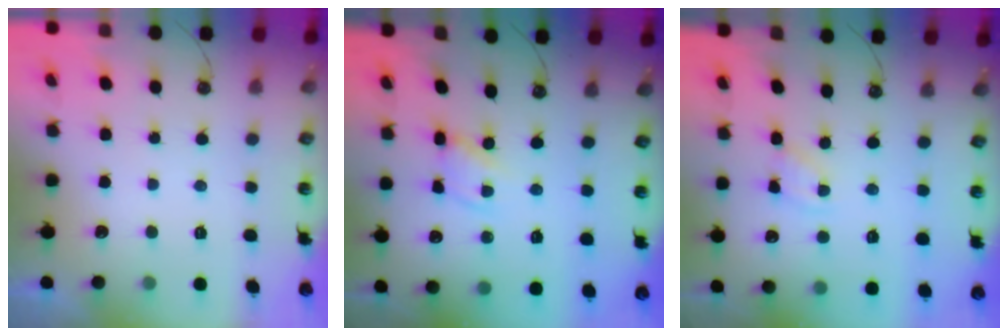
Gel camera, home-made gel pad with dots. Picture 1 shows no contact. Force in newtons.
{"total": 2.8, "press": 2.8, "slide": 0.2}
{"total": 2.8, "press": 2.8, "slide": 0.4}